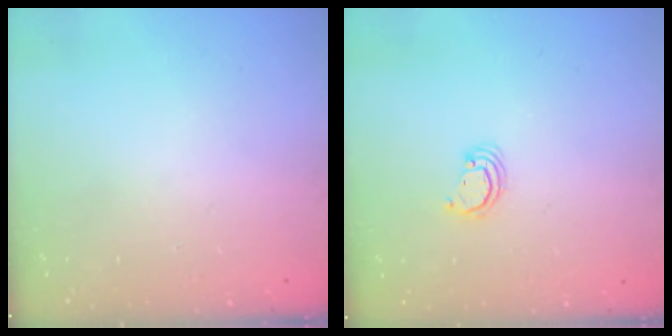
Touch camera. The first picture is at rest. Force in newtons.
{"total": 2.6, "press": 2.6, "slide": 0.2}